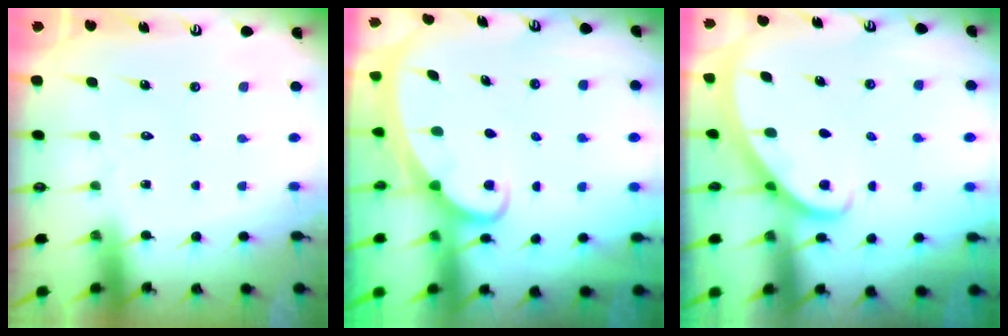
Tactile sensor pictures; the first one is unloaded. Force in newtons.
{"total": 2.0, "press": 2.0, "slide": 0.2}
{"total": 2.1, "press": 2.1, "slide": 0.2}